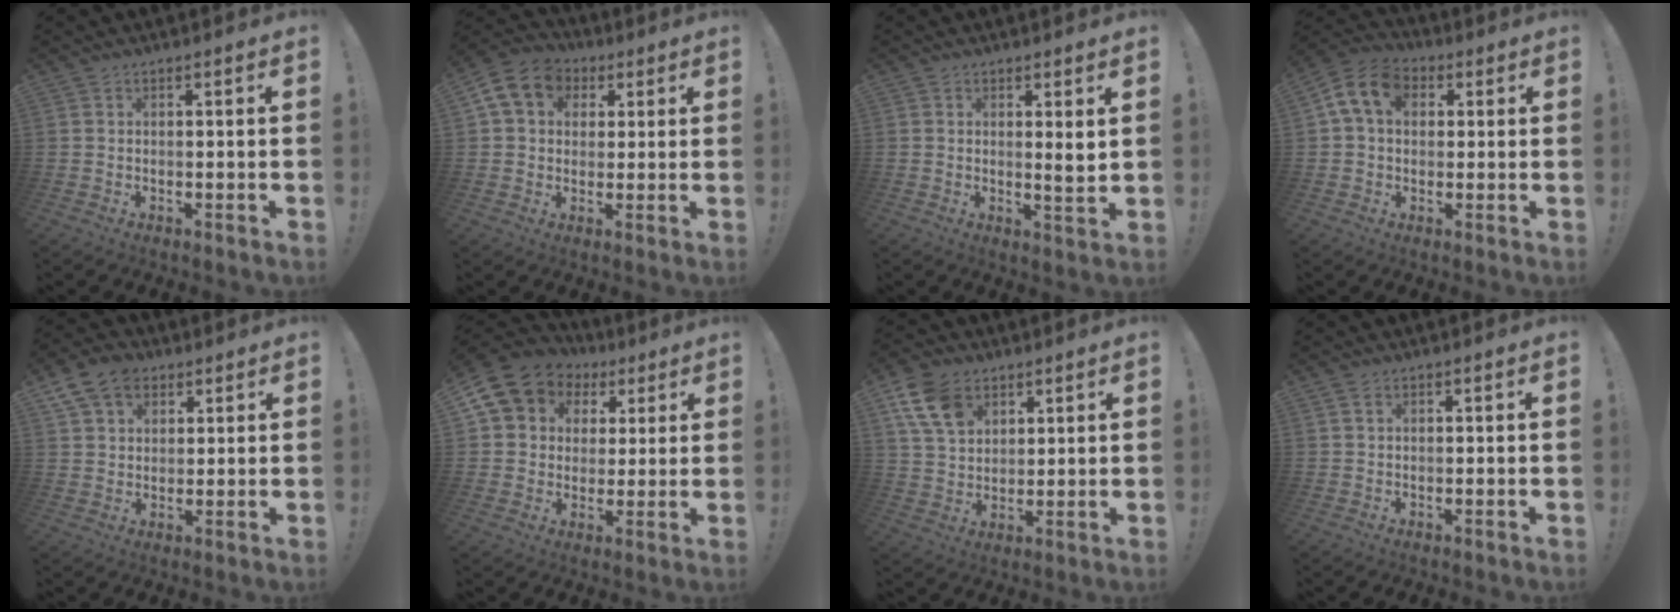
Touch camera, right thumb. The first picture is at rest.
{"total": 12.4, "force": [4.0, 10.2, 6.0], "torque": [-0.085, -0.004, 0.082]}
{"total": 3.3, "force": [1.3, 0.0, 3.0], "torque": [-0.039, -0.019, 0.017]}
{"total": 12.0, "force": [3.6, 8.6, 7.5], "torque": [-0.133, 0.002, 0.073]}
{"total": 11.0, "force": [5.7, 7.9, 5.0], "torque": [-0.082, -0.016, 0.113]}
{"total": 11.5, "force": [5.2, 9.3, 4.3], "torque": [-0.066, -0.030, 0.105]}
{"total": 12.7, "force": [6.4, 8.7, 6.7], "torque": [-0.127, -0.018, 0.128]}
{"total": 1.3, "force": [0.7, 0.7, 0.9], "torque": [-0.024, 0.004, 0.014]}